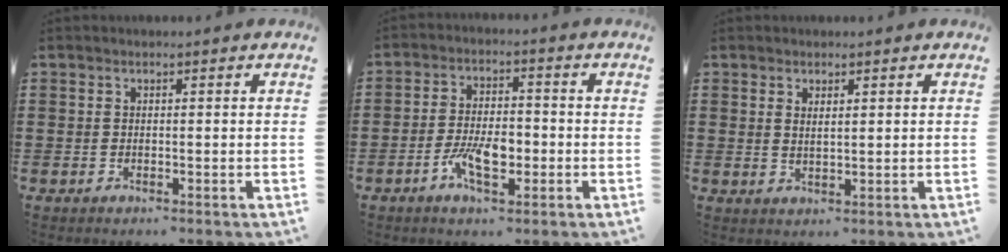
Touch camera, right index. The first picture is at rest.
{"total": 7.1, "force": [-2.3, 3.3, 5.8], "torque": [-0.116, 0.006, -0.043]}
{"total": 1.3, "force": [1.0, 0.4, 0.8], "torque": [-0.016, 0.002, 0.017]}